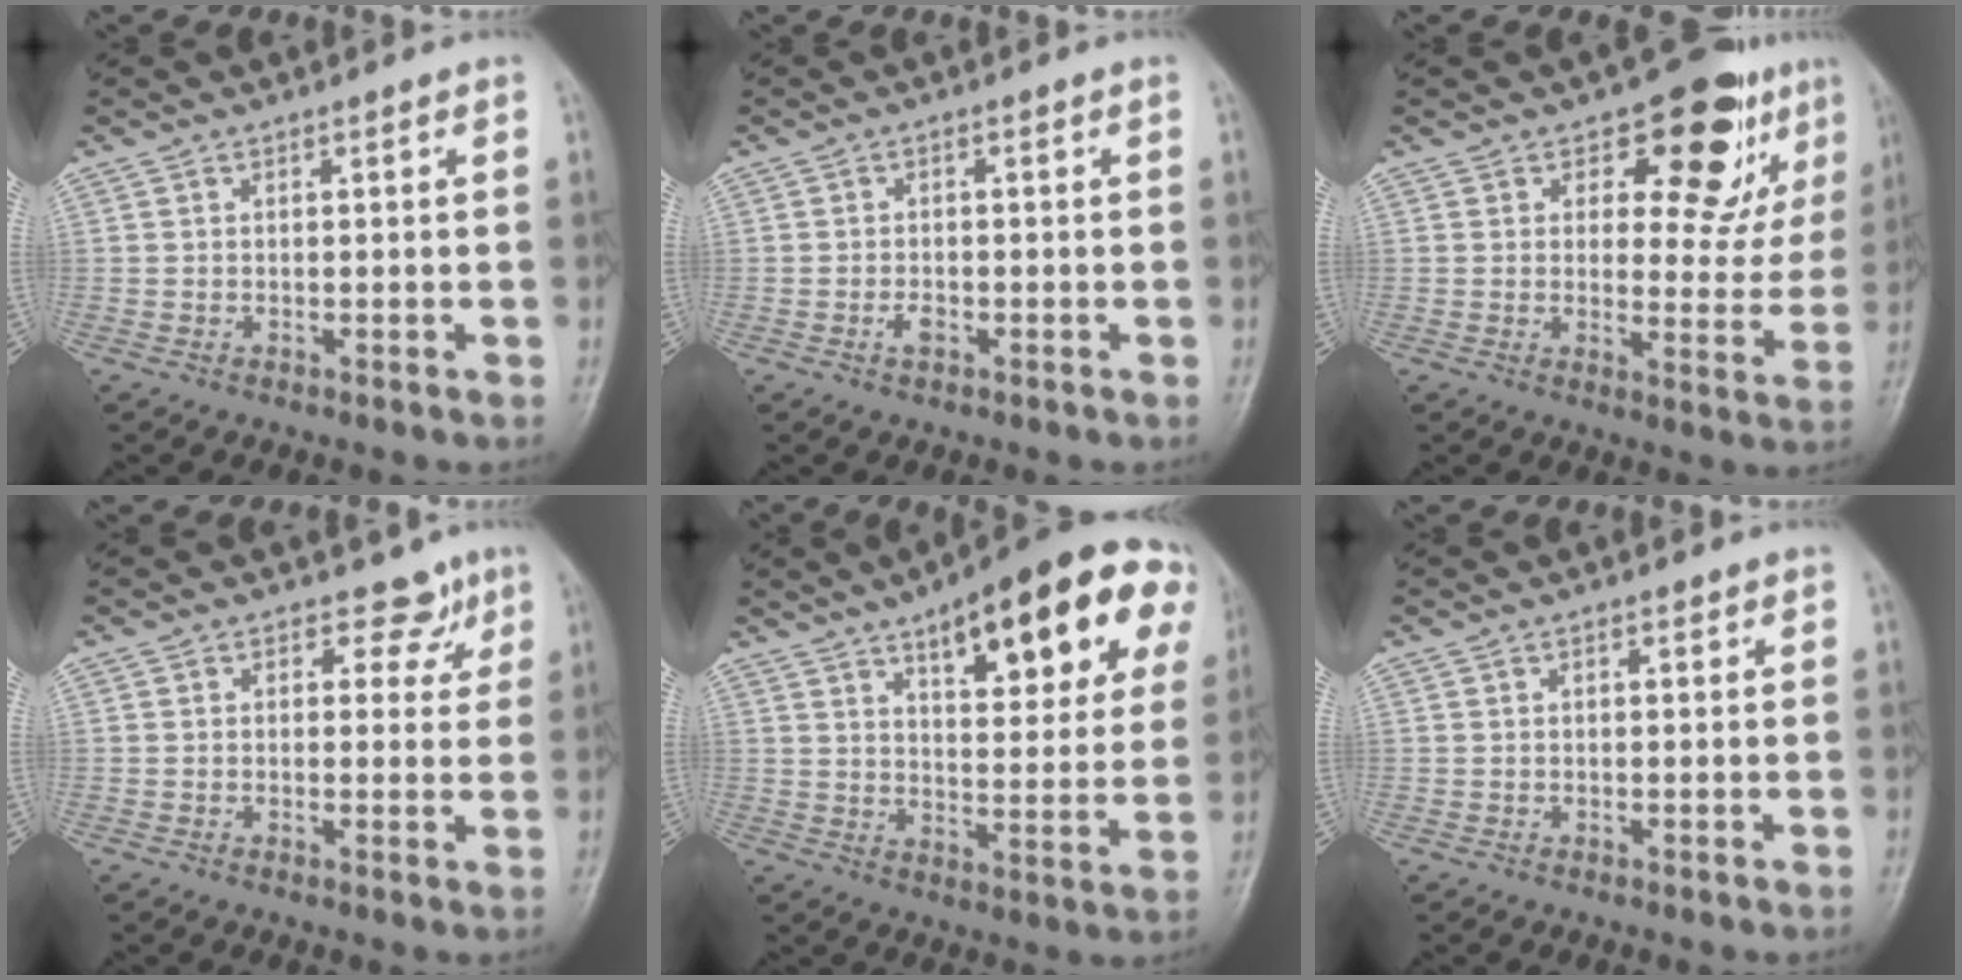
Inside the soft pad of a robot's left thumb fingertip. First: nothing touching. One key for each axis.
{"total": 1.8, "fx": -0.8, "fy": 1.0, "fz": 1.3, "tx": -0.022, "ty": 0.006, "tz": -0.015}
{"total": 14.0, "fx": 7.6, "fy": 7.5, "fz": 9.1, "tx": -0.051, "ty": -0.035, "tz": 0.101}
{"total": 4.1, "fx": 2.5, "fy": 3.0, "fz": 1.2, "tx": 0.020, "ty": -0.009, "tz": 0.028}
{"total": 21.7, "fx": 10.4, "fy": 7.9, "fz": 17.4, "tx": -0.198, "ty": -0.012, "tz": 0.142}
{"total": 0.9, "fx": 0.4, "fy": 0.5, "fz": 0.6, "tx": -0.005, "ty": -0.001, "tz": 0.004}